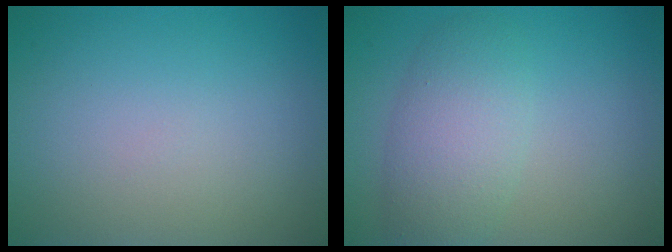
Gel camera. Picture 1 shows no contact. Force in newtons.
{"total": 4.5, "press": 4.5, "slide": 0.2}